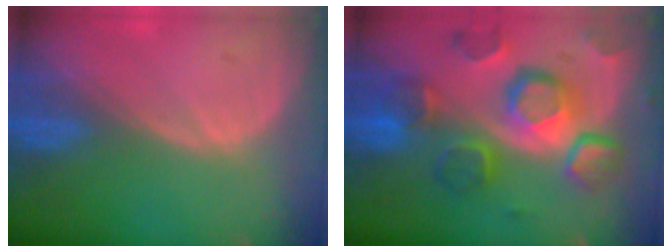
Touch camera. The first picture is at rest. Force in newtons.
{"total": 12.4, "press": 10.7, "slide": 6.1}